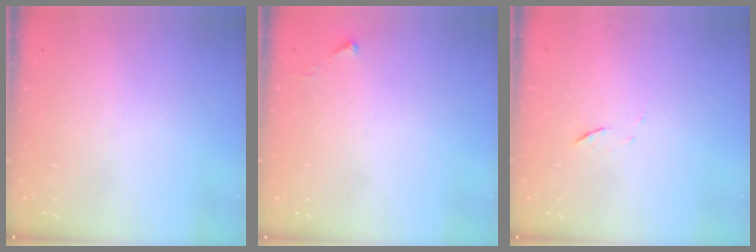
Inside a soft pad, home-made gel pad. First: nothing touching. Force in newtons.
{"total": 3.1, "press": 3.1, "slide": 0.4}
{"total": 5.5, "press": 5.4, "slide": 0.7}